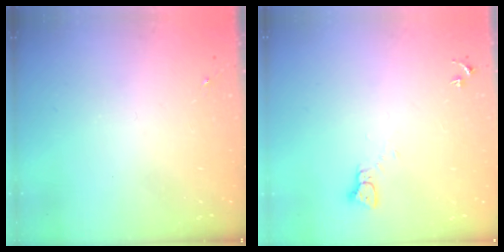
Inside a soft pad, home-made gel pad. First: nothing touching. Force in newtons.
{"total": 2.2, "press": 2.2, "slide": 0.2}